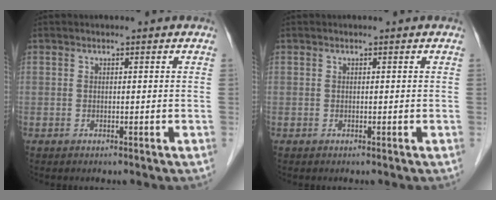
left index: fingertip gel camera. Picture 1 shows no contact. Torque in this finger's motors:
{"motor_torque": [0.00, 0.00, 0.00, 0.00]}